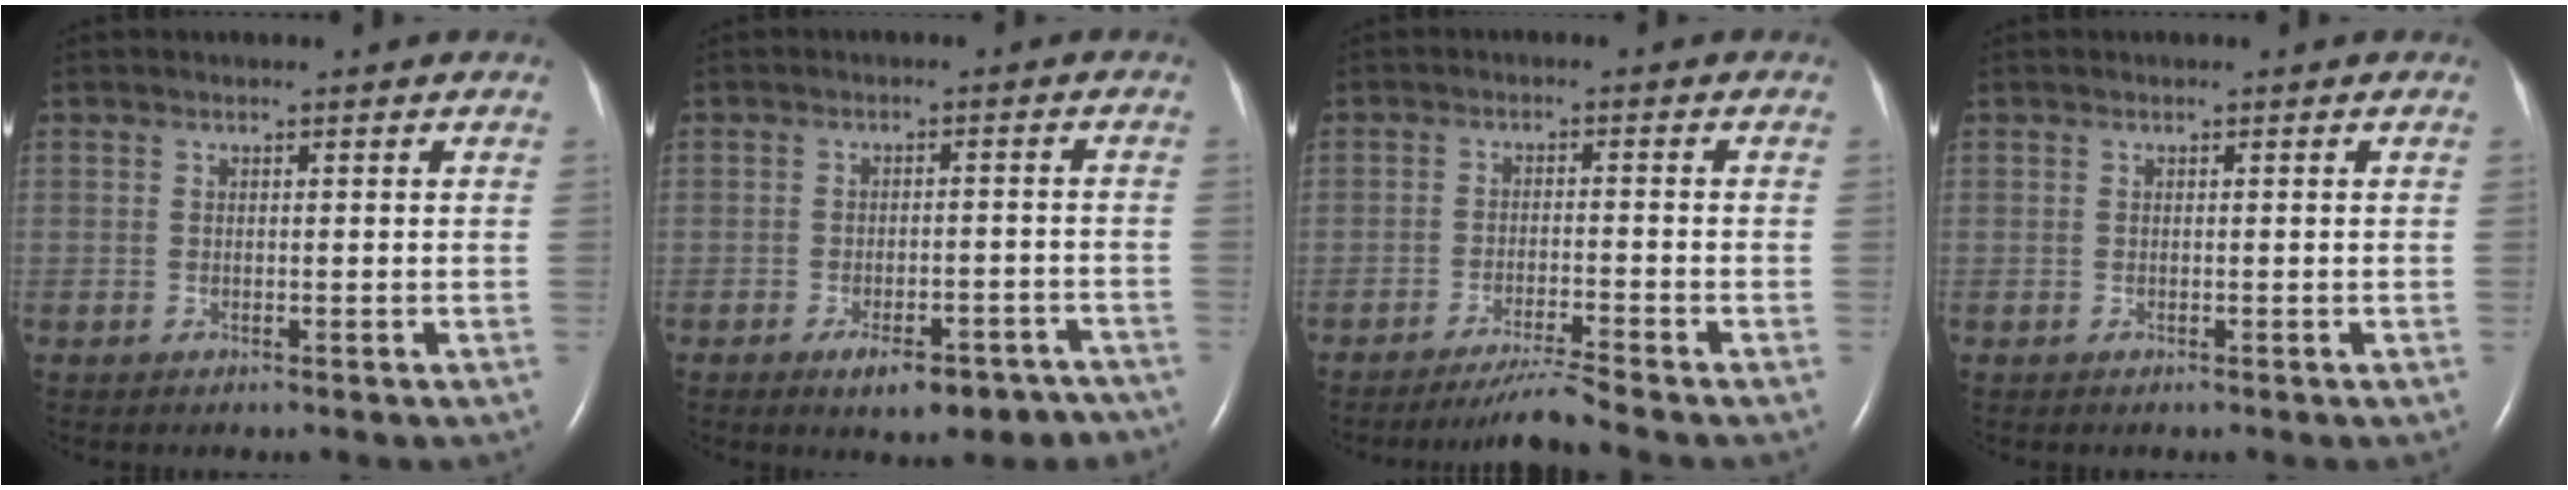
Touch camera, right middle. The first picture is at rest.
{"total": 9.6, "force": [-7.5, 3.4, 5.0], "torque": [-0.048, 0.011, -0.097]}
{"total": 4.5, "force": [-4.0, -1.9, 1.2], "torque": [-0.028, -0.022, -0.074]}
{"total": 0.0}